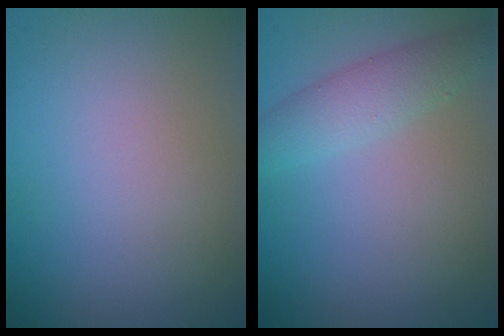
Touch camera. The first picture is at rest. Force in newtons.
{"total": 2.6, "press": 2.6, "slide": 0.1}